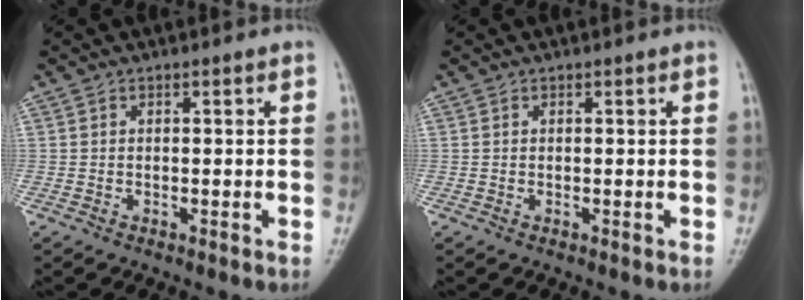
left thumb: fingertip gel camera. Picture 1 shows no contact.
{"total": 0.0}